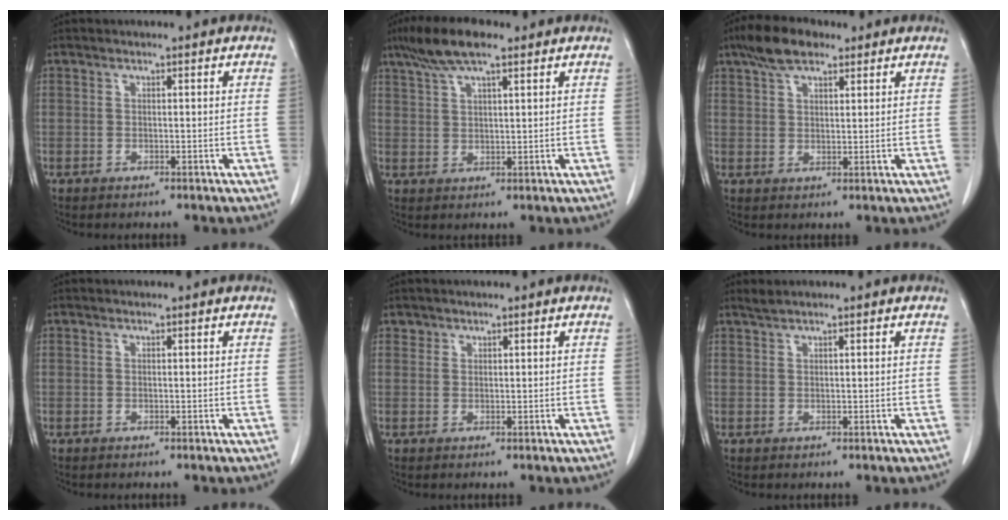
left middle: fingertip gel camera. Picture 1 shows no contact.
{"total": 7.6, "force": [5.4, 1.5, 5.2], "torque": [-0.108, 0.018, 0.097]}
{"total": 6.5, "force": [4.5, 2.6, 4.0], "torque": [-0.078, 0.018, 0.081]}
{"total": 0.0}
{"total": 0.7, "force": [0.5, 0.5, 0.0], "torque": [0.006, 0.001, 0.007]}
{"total": 1.1, "force": [1.0, -0.2, 0.4], "torque": [-0.014, 0.007, 0.025]}